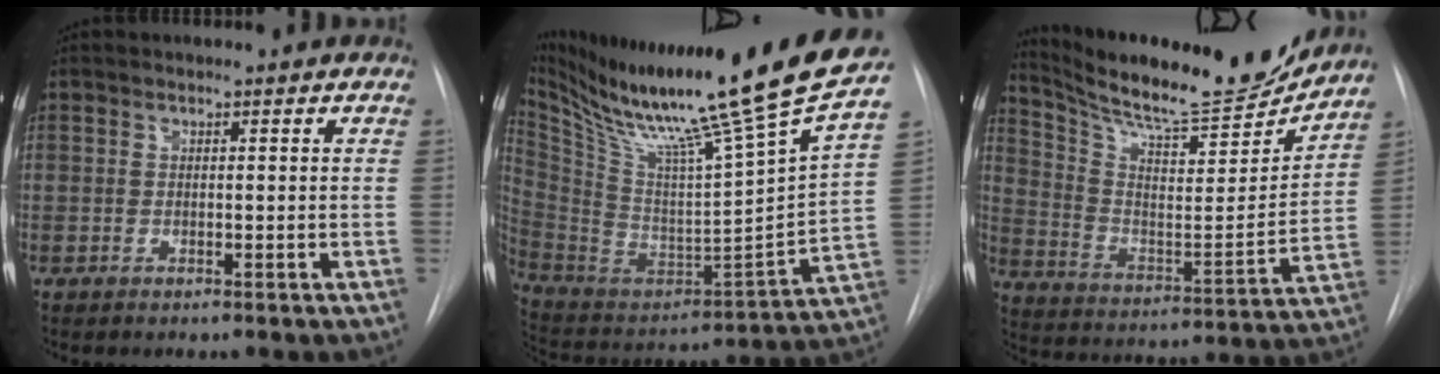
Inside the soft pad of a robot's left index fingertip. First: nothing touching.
{"total": 31.5, "force": [24.3, -1.5, 20.0], "torque": [-0.349, -0.076, 0.380]}
{"total": 21.8, "force": [20.0, 2.1, 8.4], "torque": [-0.148, -0.048, 0.306]}